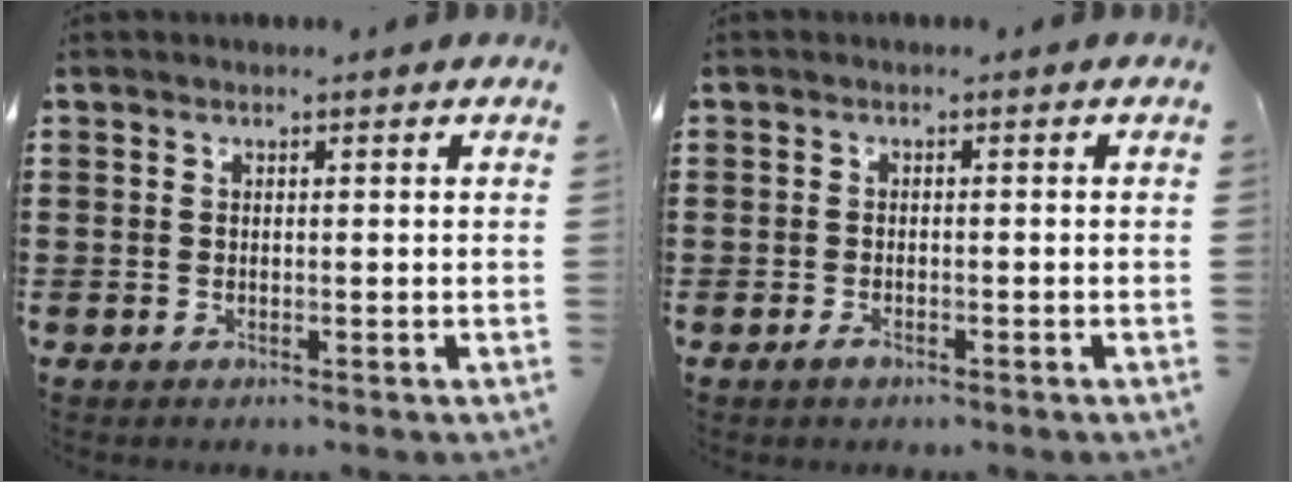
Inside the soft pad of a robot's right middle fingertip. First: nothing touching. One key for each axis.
{"total": 1.4, "fx": -0.9, "fy": 0.9, "fz": 0.5, "tx": -0.010, "ty": 0.002, "tz": -0.019}